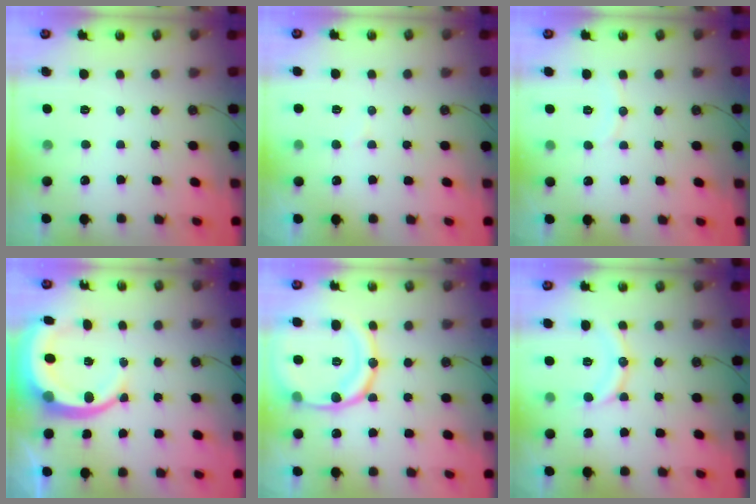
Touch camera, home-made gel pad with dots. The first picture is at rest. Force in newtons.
{"total": 4.5, "press": 4.4, "slide": 1.0}
{"total": 4.2, "press": 4.1, "slide": 0.6}
{"total": 12.1, "press": 11.9, "slide": 2.1}
{"total": 17.8, "press": 17.8, "slide": 1.5}
{"total": 10.6, "press": 10.6, "slide": 0.3}